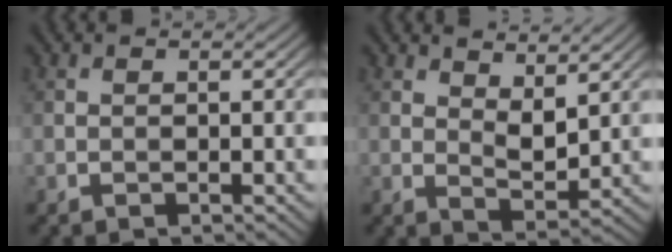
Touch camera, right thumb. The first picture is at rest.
{"total": 4.7, "force": [3.0, 1.9, 3.1], "torque": [-0.056, -0.007, 0.053]}